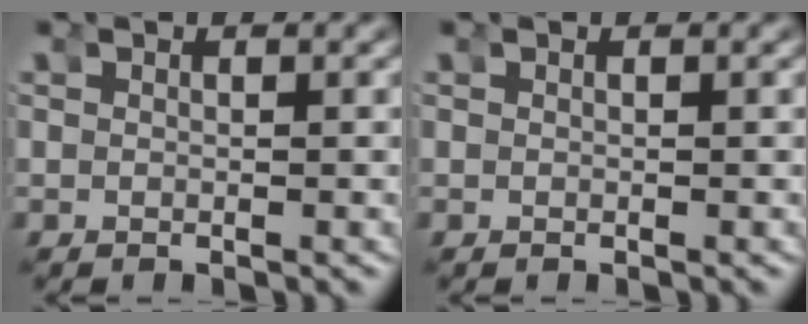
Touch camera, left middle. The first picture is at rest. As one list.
[{"total": 0.0}]